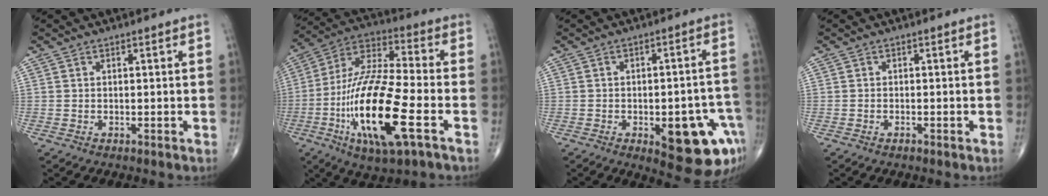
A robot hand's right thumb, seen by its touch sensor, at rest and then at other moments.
{"total": 22.1, "force": [-6.9, 6.1, 20.1], "torque": [-0.414, 0.020, -0.118]}
{"total": 14.8, "force": [-5.7, 5.9, 12.3], "torque": [-0.108, 0.031, -0.055]}
{"total": 0.6, "force": [-0.5, 0.2, 0.3], "torque": [-0.008, 0.003, -0.009]}